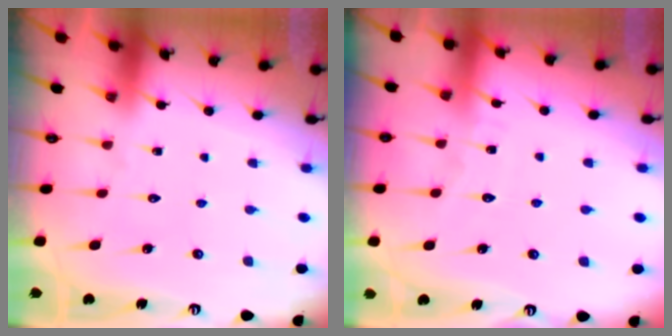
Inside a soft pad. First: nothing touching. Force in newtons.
{"total": 3.3, "press": 3.3, "slide": 0.4}